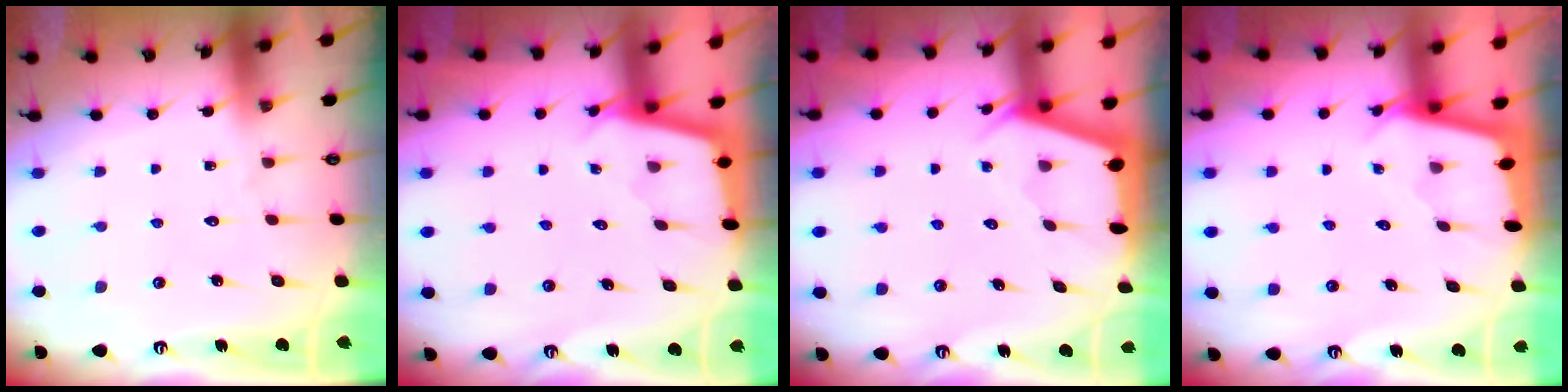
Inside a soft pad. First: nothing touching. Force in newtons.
{"total": 2.4, "press": 2.4, "slide": 0.2}
{"total": 2.4, "press": 2.4, "slide": 0.3}
{"total": 1.9, "press": 1.9, "slide": 0.2}